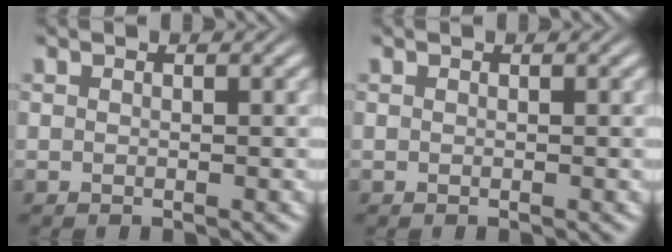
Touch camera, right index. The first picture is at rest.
{"total": 0.0}